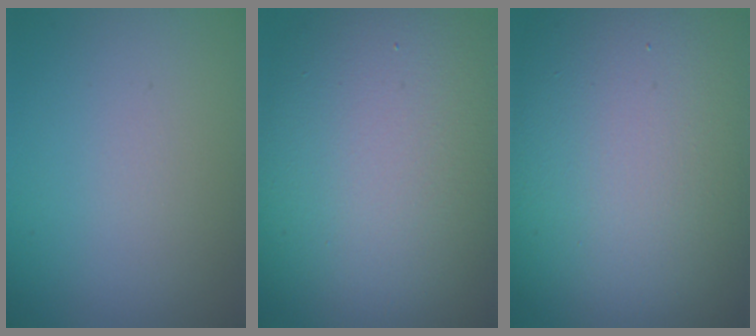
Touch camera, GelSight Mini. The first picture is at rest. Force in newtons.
{"total": 15.3, "press": 15.3, "slide": 0.8}
{"total": 18.4, "press": 18.4, "slide": 0.8}